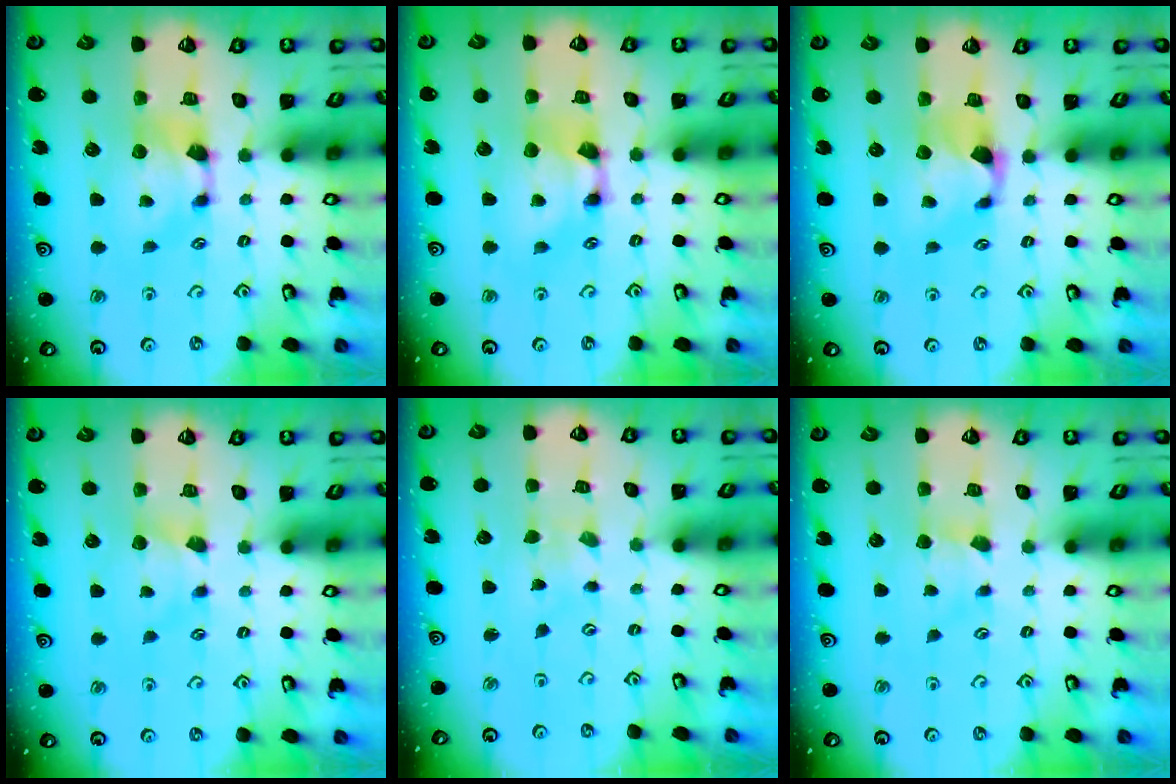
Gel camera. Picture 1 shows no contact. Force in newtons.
{"total": 1.6, "press": 1.4, "slide": 0.6}
{"total": 1.2, "press": 0.7, "slide": 1.0}
{"total": 2.0, "press": 2.0, "slide": 0.5}
{"total": 4.4, "press": 4.4, "slide": 0.2}
{"total": 1.1, "press": 1.0, "slide": 0.6}